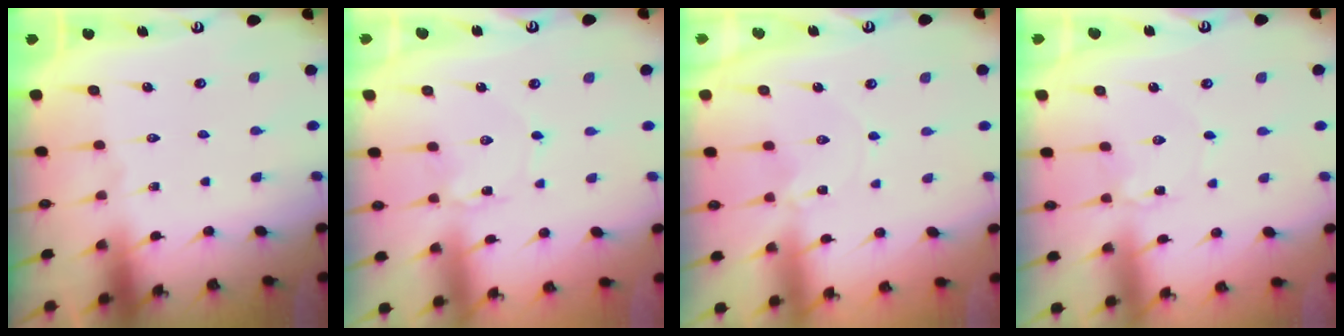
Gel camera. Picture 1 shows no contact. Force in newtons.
{"total": 1.4, "press": 1.4, "slide": 0.1}
{"total": 0.0}
{"total": 1.9, "press": 1.9, "slide": 0.2}